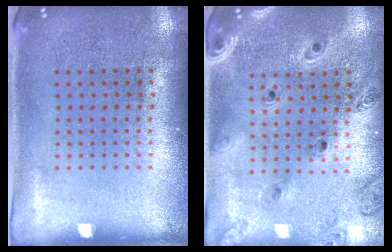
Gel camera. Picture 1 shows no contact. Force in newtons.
{"total": 1.2, "press": 1.2, "slide": 0.2}